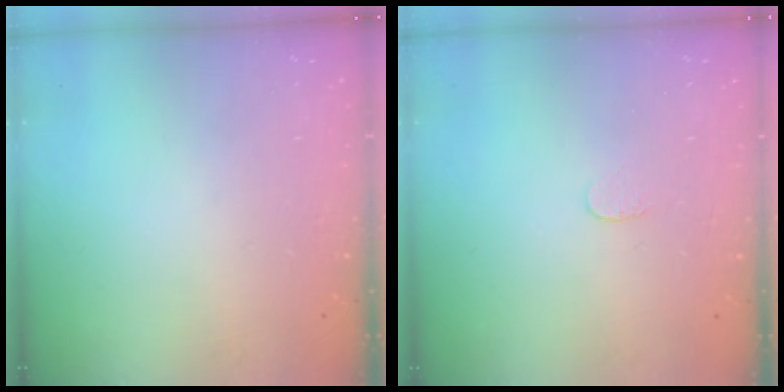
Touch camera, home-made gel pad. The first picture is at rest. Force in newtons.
{"total": 2.6, "press": 2.6, "slide": 0.2}